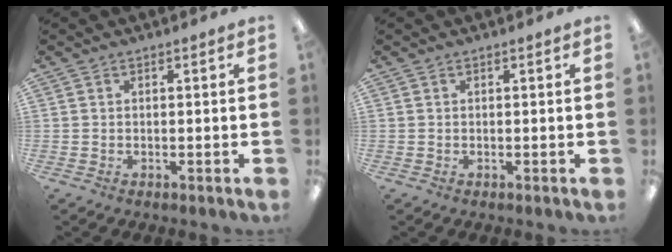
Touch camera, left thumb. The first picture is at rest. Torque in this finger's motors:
{"motor_torque": [0.00, 0.00, 0.00, 0.00, 0.00]}